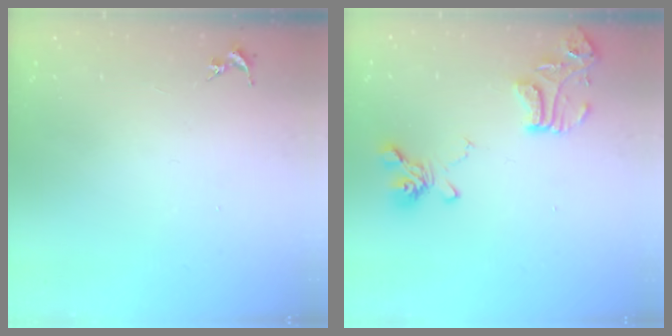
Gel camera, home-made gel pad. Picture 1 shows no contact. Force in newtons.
{"total": 15.9, "press": 15.8, "slide": 1.7}